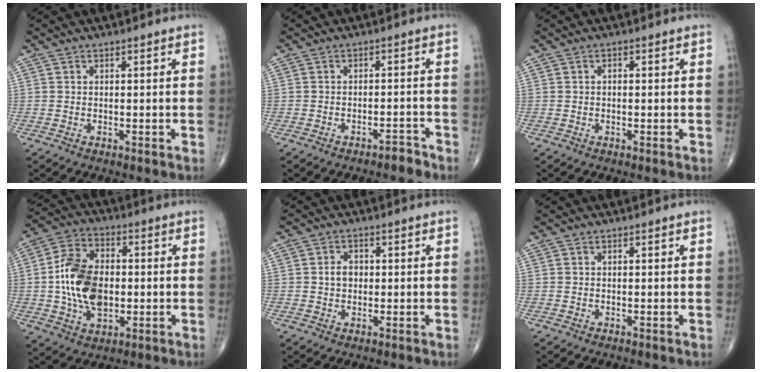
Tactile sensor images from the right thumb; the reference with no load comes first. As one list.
[{"total": 2.3, "force": [-2.0, 0.7, 0.9], "torque": [-0.011, 0.018, -0.029]}, {"total": 0.7, "force": [0.0, 0.4, 0.6], "torque": [-0.008, 0.002, -0.001]}, {"total": 14.9, "force": [-0.5, 9.6, 11.4], "torque": [-0.197, 0.014, -0.007]}, {"total": 3.0, "force": [0.1, 2.4, 1.8], "torque": [-0.022, 0.008, 0.000]}, {"total": 0.0}]